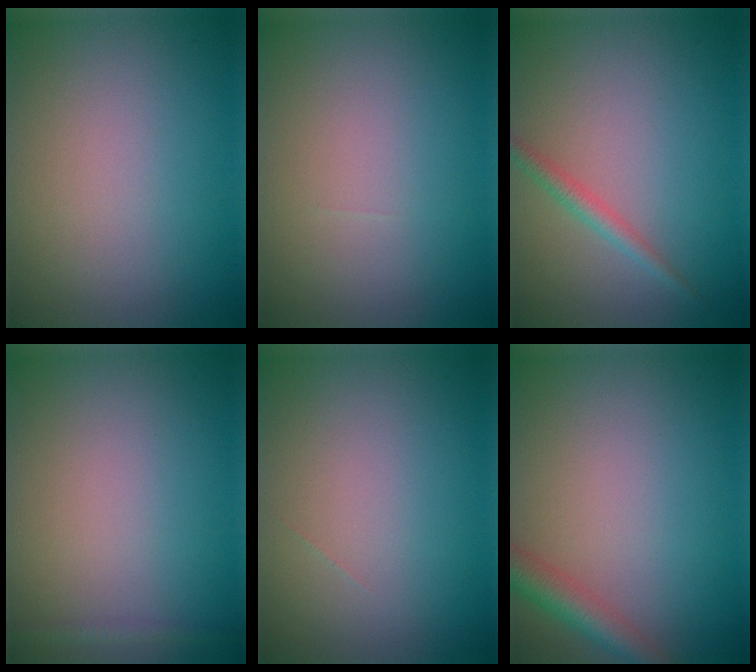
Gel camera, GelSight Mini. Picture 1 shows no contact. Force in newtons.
{"total": 0.0}
{"total": 1.6, "press": 1.6, "slide": 0.0}
{"total": 1.0, "press": 1.0, "slide": 0.1}
{"total": 0.0}
{"total": 3.0, "press": 3.0, "slide": 0.1}